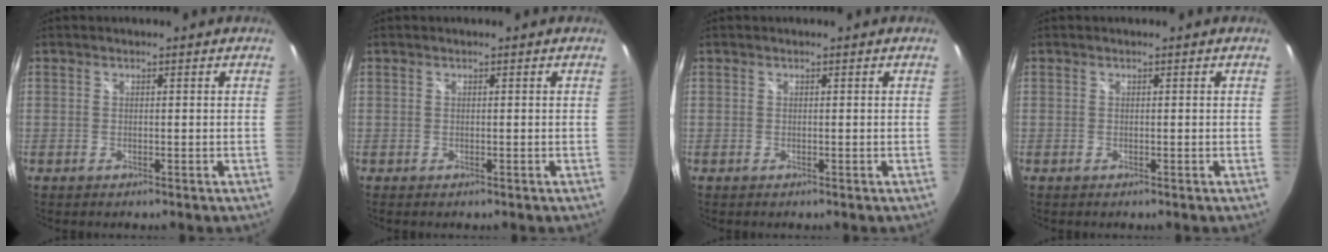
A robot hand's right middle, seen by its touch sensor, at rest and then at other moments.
{"total": 0.0}
{"total": 0.0}
{"total": 0.0}